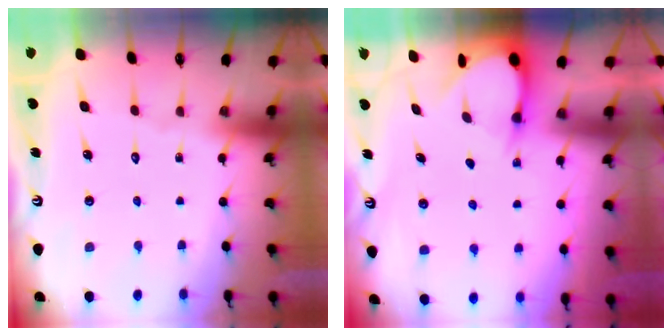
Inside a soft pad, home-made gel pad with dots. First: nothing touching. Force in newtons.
{"total": 3.3, "press": 3.3, "slide": 0.3}